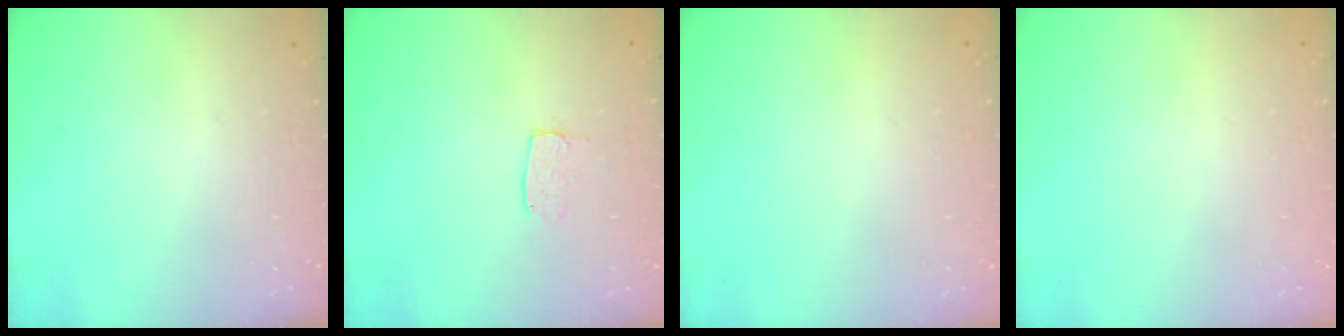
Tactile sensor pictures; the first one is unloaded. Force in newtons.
{"total": 4.5, "press": 4.5, "slide": 0.3}
{"total": 0.6, "press": 0.6, "slide": 0.1}
{"total": 0.0}